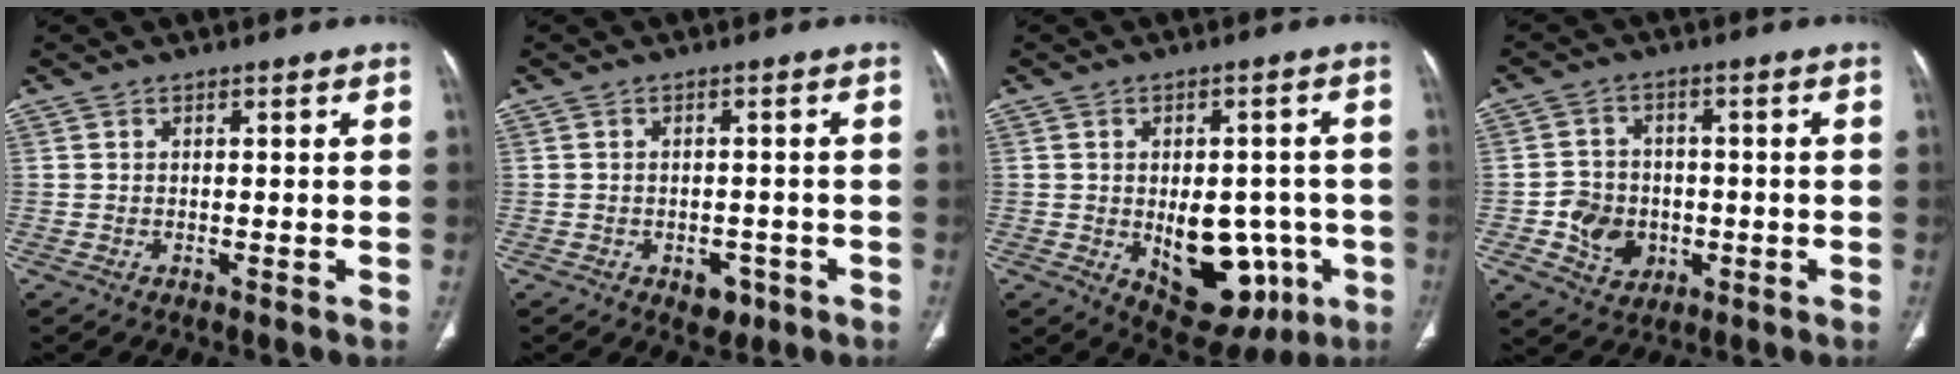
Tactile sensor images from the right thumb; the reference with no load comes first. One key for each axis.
{"total": 3.6, "fx": -1.8, "fy": 2.4, "fz": 1.9, "tx": -0.008, "ty": 0.006, "tz": -0.017}
{"total": 14.8, "fx": -3.7, "fy": 8.9, "fz": 11.1, "tx": -0.111, "ty": 0.010, "tz": -0.026}
{"total": 7.8, "fx": -1.8, "fy": 6.8, "fz": 3.5, "tx": -0.033, "ty": 0.011, "tz": -0.025}